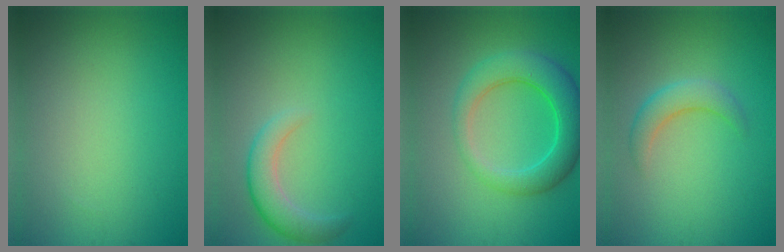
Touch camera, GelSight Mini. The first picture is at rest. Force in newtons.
{"total": 3.0, "press": 3.0, "slide": 0.4}
{"total": 5.8, "press": 5.8, "slide": 0.4}
{"total": 2.6, "press": 2.6, "slide": 0.3}